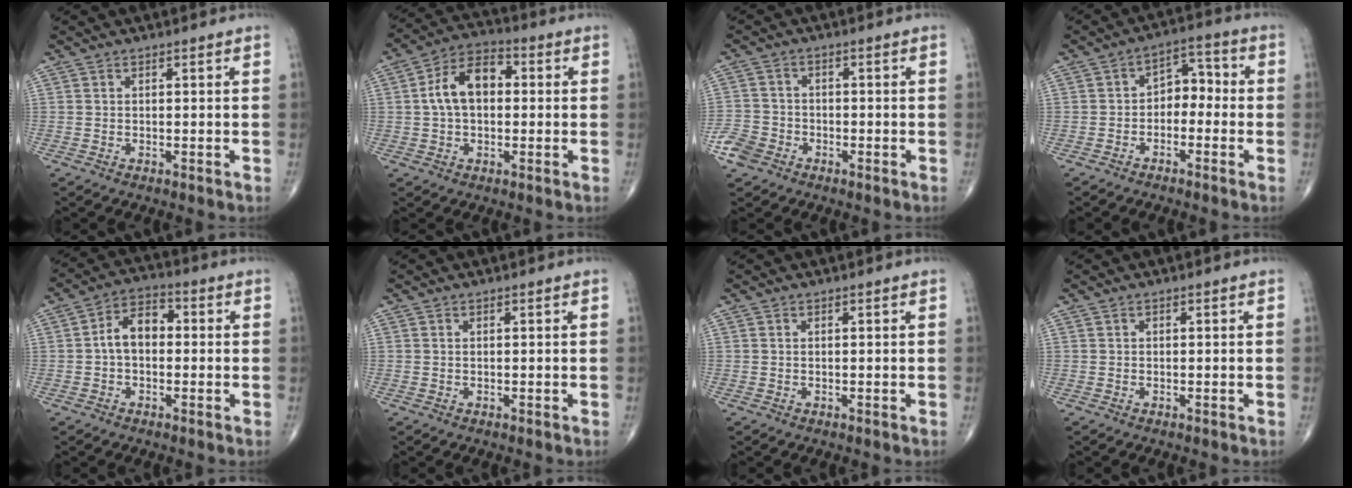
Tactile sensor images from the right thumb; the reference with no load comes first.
{"total": 10.0, "force": [0.9, 6.3, 7.7], "torque": [-0.135, 0.028, 0.008]}
{"total": 4.9, "force": [-2.8, 3.6, 1.5], "torque": [-0.021, 0.016, -0.058]}
{"total": 5.9, "force": [-1.3, 4.1, 4.1], "torque": [-0.035, 0.038, -0.035]}
{"total": 7.1, "force": [-0.1, 4.6, 5.3], "torque": [-0.080, 0.026, -0.012]}
{"total": 0.0}
{"total": 0.0}
{"total": 0.0}